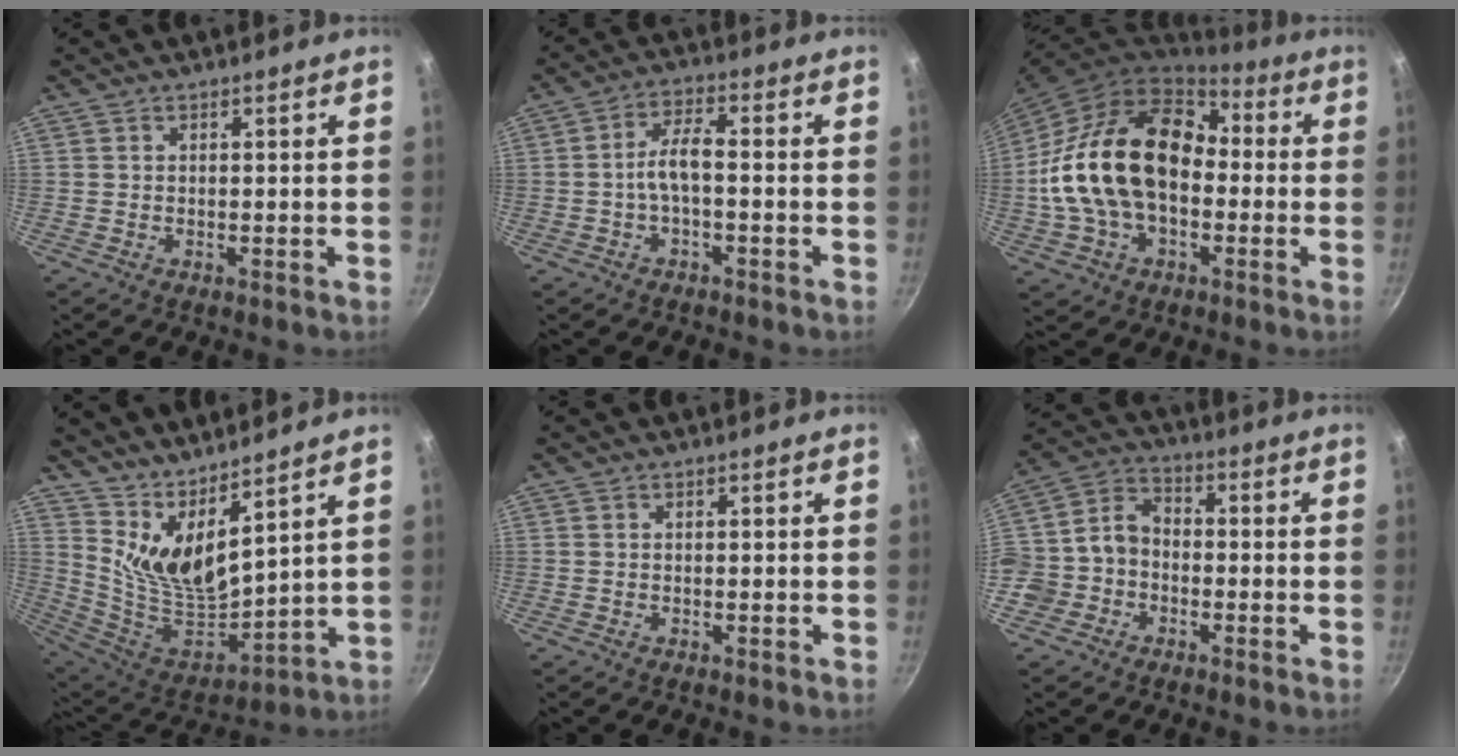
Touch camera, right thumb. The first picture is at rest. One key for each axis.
{"total": 6.5, "fx": -1.8, "fy": 2.7, "fz": 5.7, "tx": -0.108, "ty": 0.033, "tz": -0.042}
{"total": 22.9, "fx": -0.8, "fy": 15.5, "fz": 16.8, "tx": -0.293, "ty": 0.049, "tz": -0.020}
{"total": 13.1, "fx": 9.2, "fy": 3.5, "fz": 8.6, "tx": -0.151, "ty": -0.116, "tz": 0.190}
{"total": 0.0}
{"total": 9.3, "fx": -3.1, "fy": 7.7, "fz": 4.3, "tx": -0.057, "ty": 0.044, "tz": -0.077}